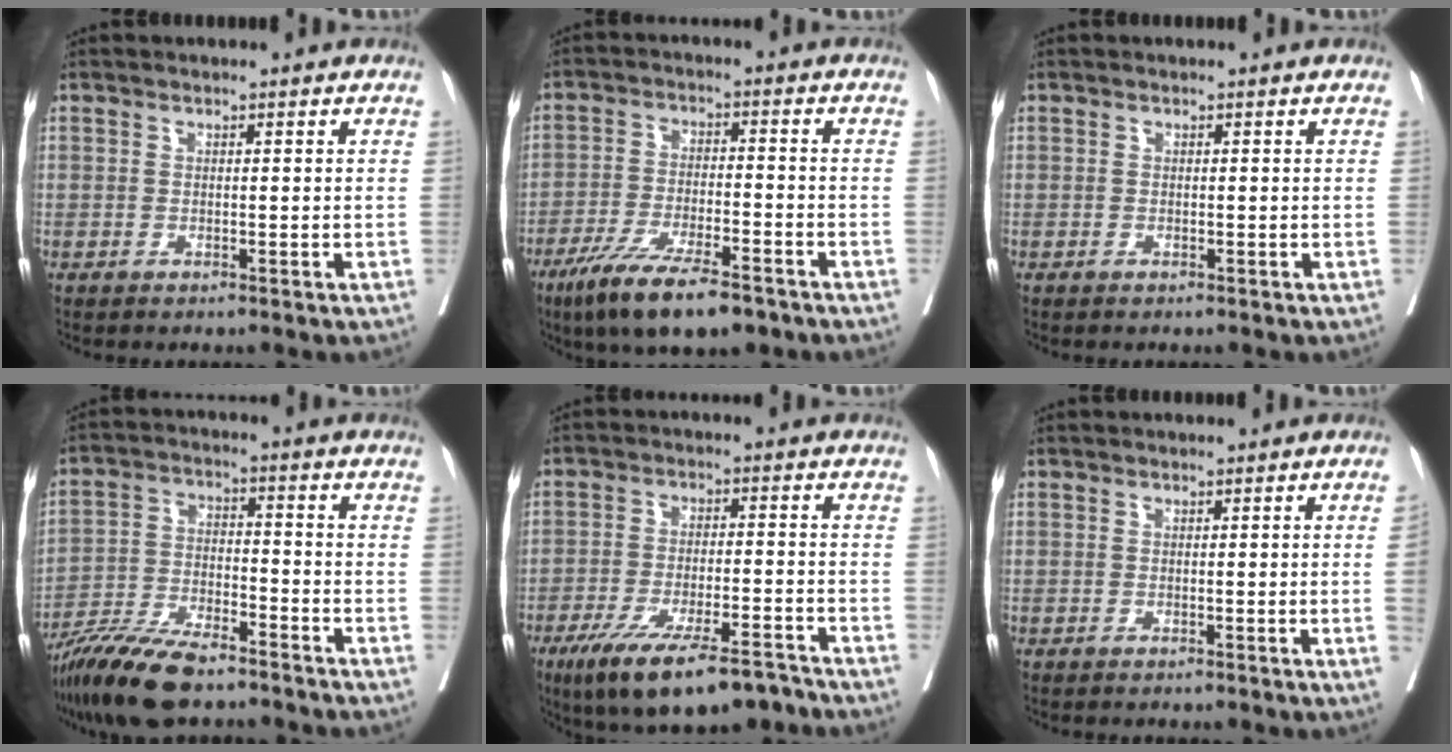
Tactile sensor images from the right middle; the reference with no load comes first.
{"total": 12.6, "force": [-8.8, 2.6, 8.6], "torque": [-0.149, -0.025, -0.147]}
{"total": 0.0}
{"total": 12.1, "force": [-9.7, 2.4, 6.9], "torque": [-0.132, -0.023, -0.178]}
{"total": 13.8, "force": [-10.0, 3.0, 9.0], "torque": [-0.147, -0.020, -0.167]}
{"total": 2.1, "force": [-0.2, -0.9, 1.9], "torque": [-0.028, -0.004, 0.002]}